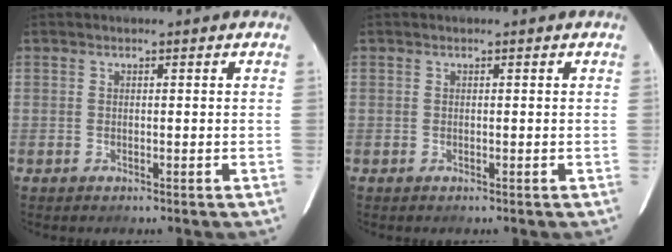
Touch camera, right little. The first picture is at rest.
{"total": 0.0}